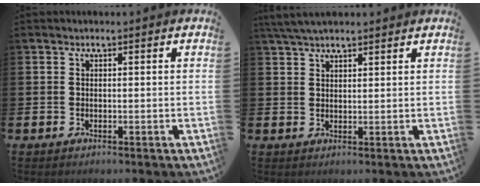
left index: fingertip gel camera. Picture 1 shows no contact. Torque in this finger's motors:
{"motor_torque": [0.88, -0.93, 0.74, 0.21]}